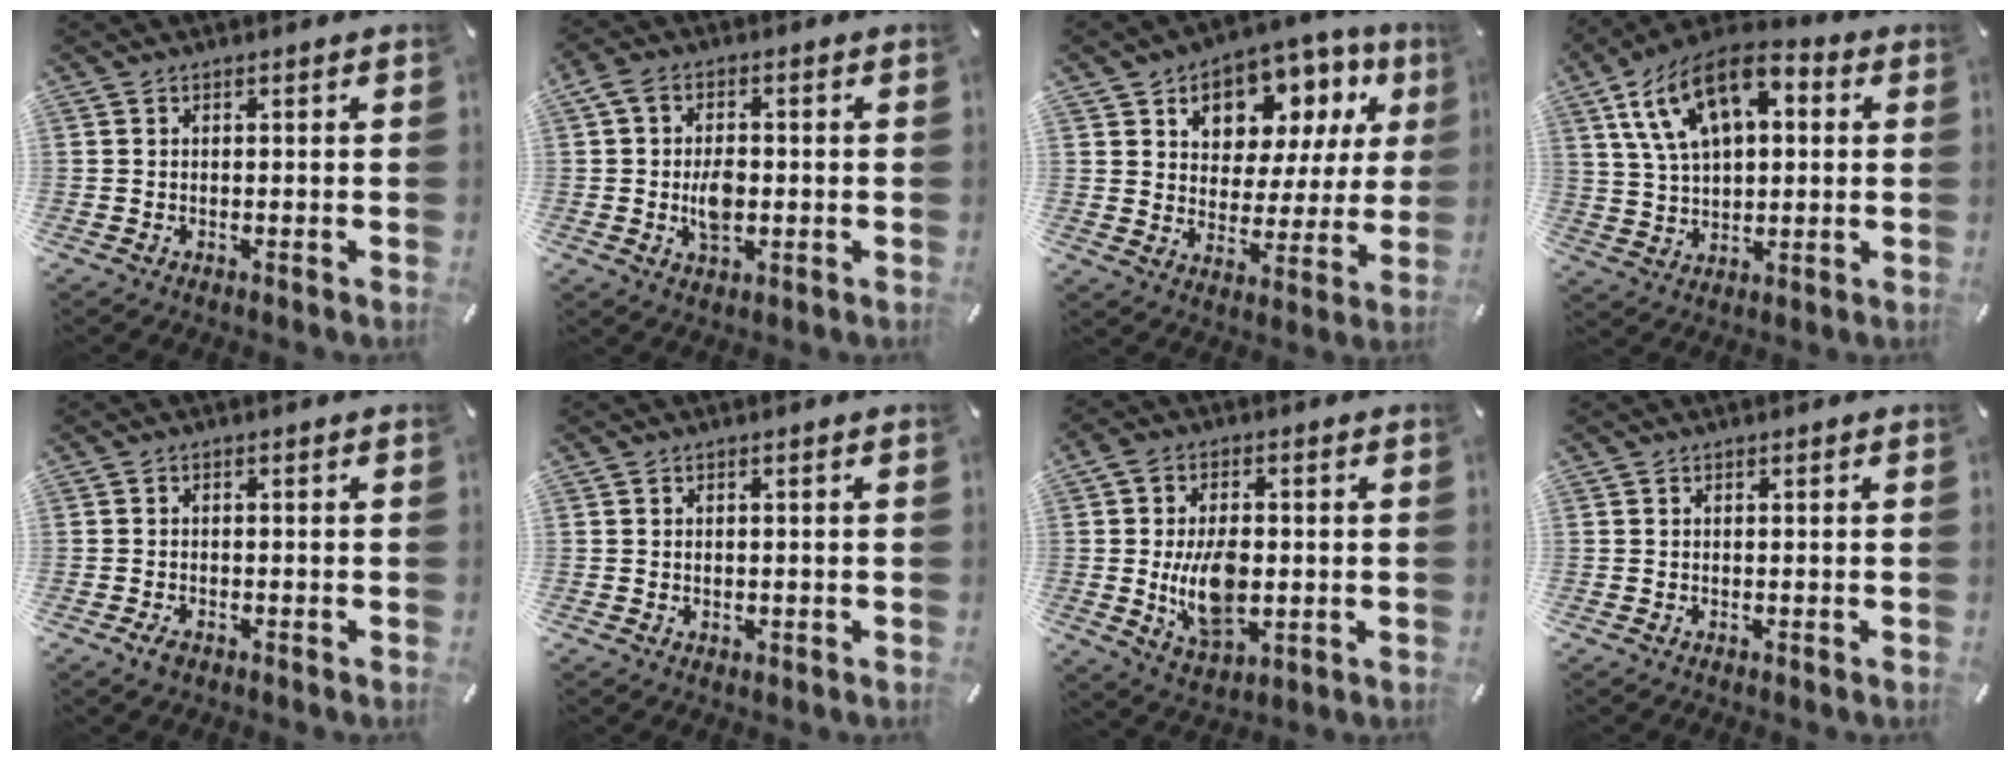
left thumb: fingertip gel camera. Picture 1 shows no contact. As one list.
[{"total": 7.0, "force": [-0.4, 4.7, 5.2], "torque": [-0.091, 0.001, -0.009]}, {"total": 12.3, "force": [5.9, 9.1, 5.7], "torque": [-0.085, -0.038, 0.105]}, {"total": 15.5, "force": [6.7, 9.2, 10.5], "torque": [-0.208, -0.010, 0.120]}, {"total": 1.8, "force": [-1.2, 0.9, 1.0], "torque": [-0.025, 0.001, -0.025]}, {"total": 0.9, "force": [0.1, 0.8, 0.4], "torque": [-0.009, 0.005, 0.000]}, {"total": 12.7, "force": [-0.7, 7.9, 9.9], "torque": [-0.179, -0.006, -0.009]}, {"total": 0.0}]